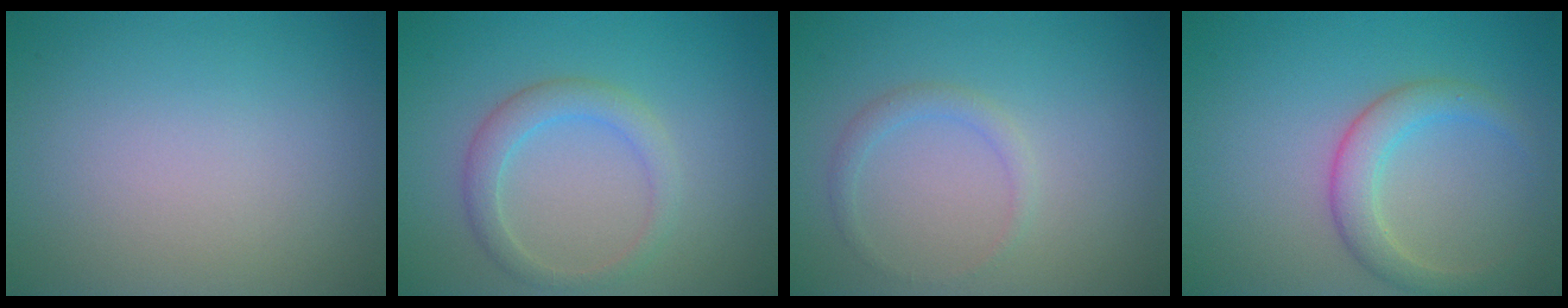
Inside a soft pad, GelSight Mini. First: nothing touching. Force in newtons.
{"total": 2.6, "press": 2.6, "slide": 0.3}
{"total": 1.3, "press": 1.3, "slide": 0.1}
{"total": 3.1, "press": 3.1, "slide": 0.1}